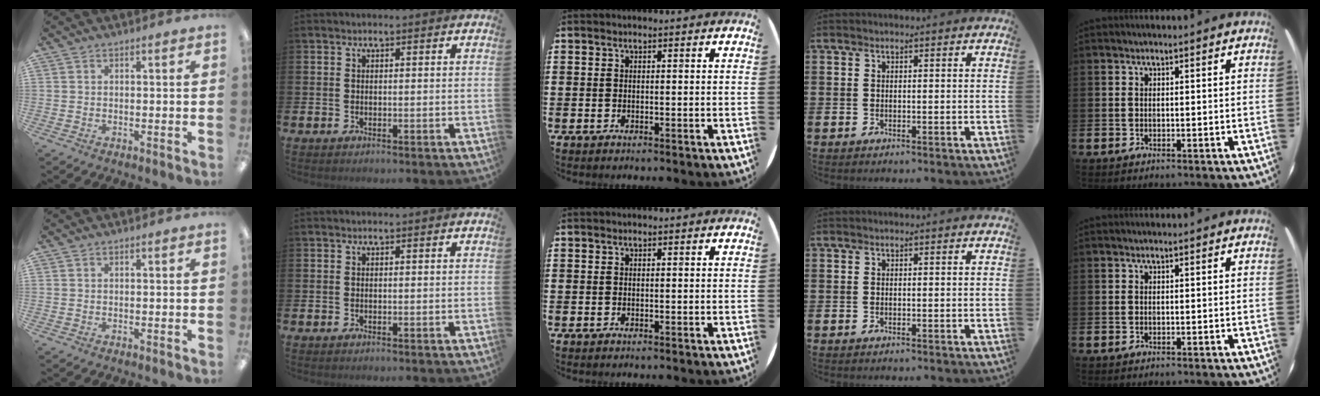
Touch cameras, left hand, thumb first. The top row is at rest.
{}